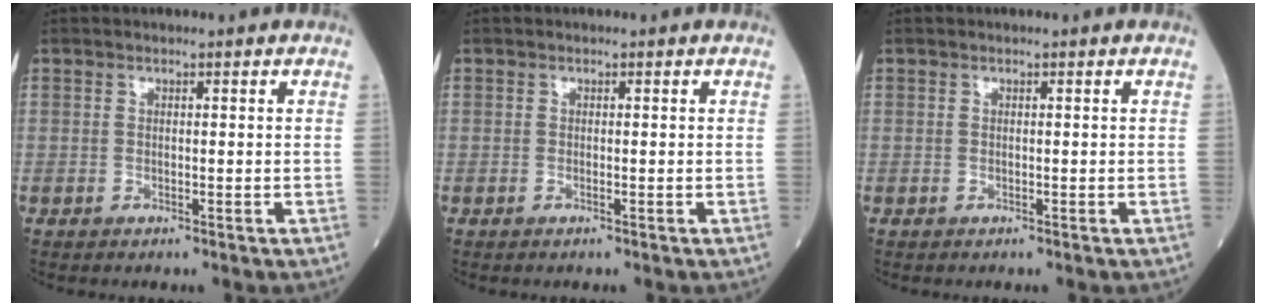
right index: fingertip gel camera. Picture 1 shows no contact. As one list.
[{"total": 0.0}, {"total": 0.0}]